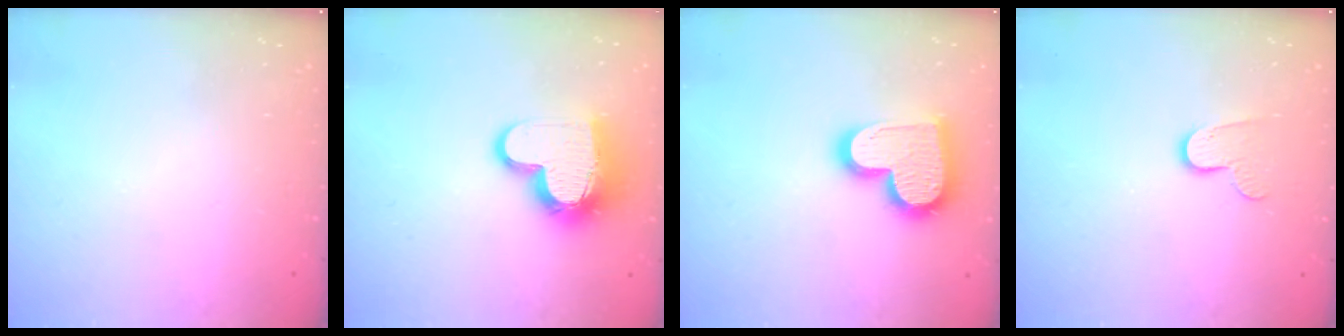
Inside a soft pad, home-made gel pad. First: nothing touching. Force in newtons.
{"total": 14.7, "press": 14.6, "slide": 1.2}
{"total": 17.9, "press": 17.8, "slide": 1.3}
{"total": 7.4, "press": 7.4, "slide": 0.3}